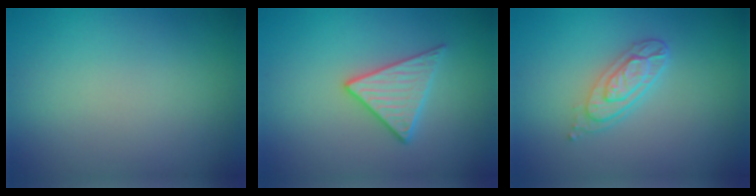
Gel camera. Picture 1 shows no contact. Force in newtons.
{"total": 3.0, "press": 3.0, "slide": 0.1}
{"total": 3.5, "press": 2.6, "slide": 2.4}